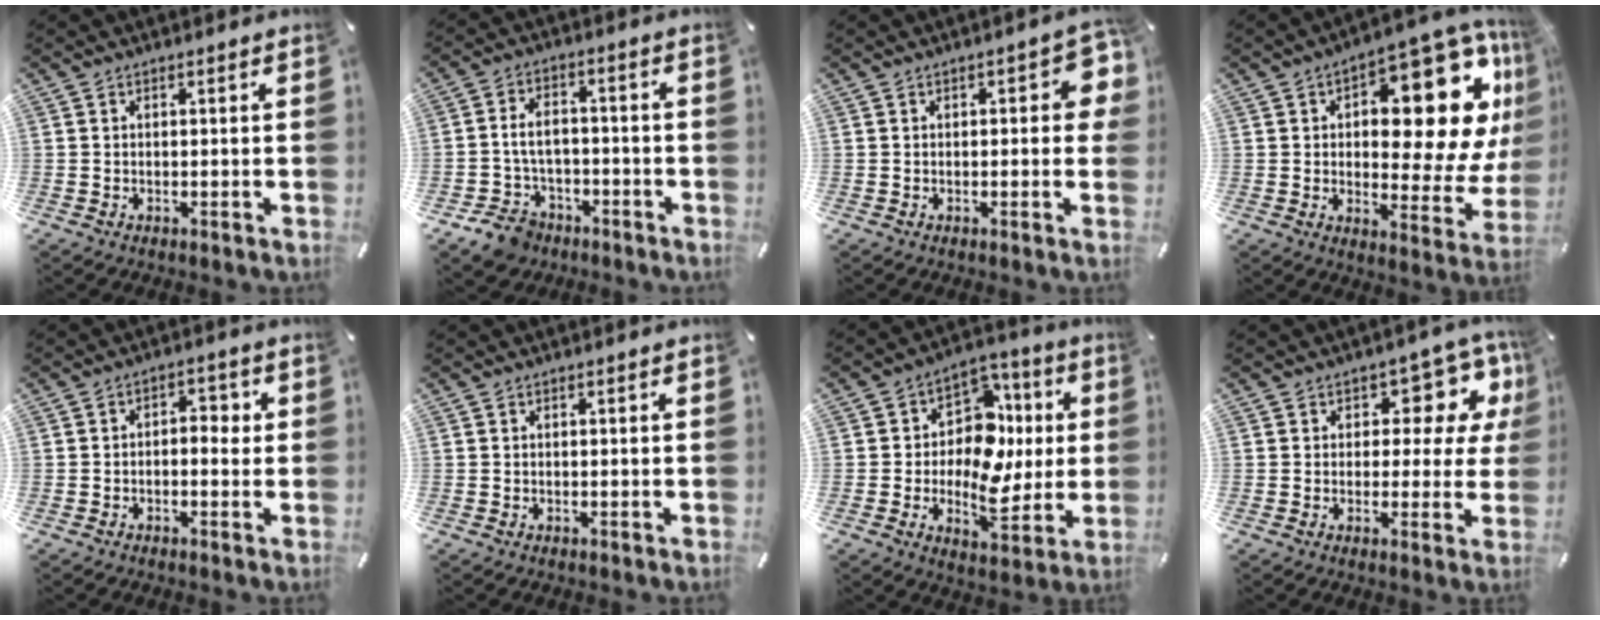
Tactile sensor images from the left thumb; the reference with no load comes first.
{"total": 9.0, "force": [-3.0, 7.0, 4.8], "torque": [-0.094, 0.029, -0.052]}
{"total": 6.1, "force": [0.6, 2.6, 5.5], "torque": [-0.060, -0.001, 0.004]}
{"total": 21.5, "force": [8.8, 10.4, 16.6], "torque": [-0.179, -0.089, 0.142]}
{"total": 3.8, "force": [-1.1, 2.3, 2.8], "torque": [-0.037, 0.010, -0.028]}
{"total": 0.0}
{"total": 14.9, "force": [-0.8, 11.7, 9.1], "torque": [-0.126, -0.001, -0.008]}
{"total": 9.4, "force": [4.2, 5.8, 6.2], "torque": [-0.069, -0.036, 0.069]}